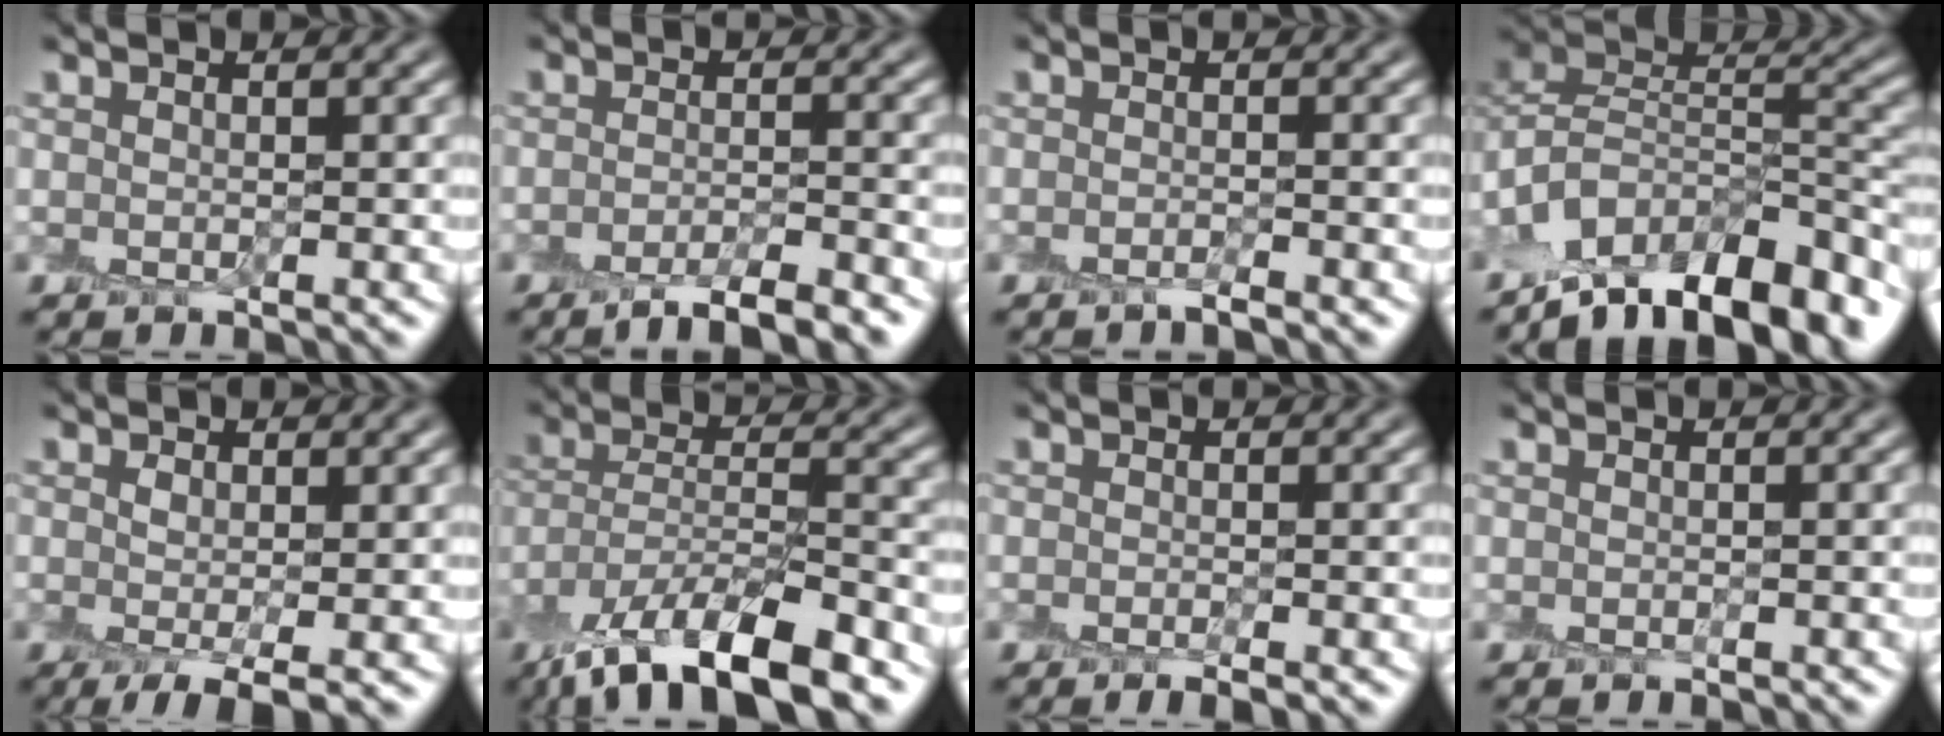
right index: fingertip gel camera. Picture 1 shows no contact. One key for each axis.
{"total": 4.5, "fx": -3.2, "fy": 1.1, "fz": 3.0, "tx": -0.041, "ty": -0.003, "tz": -0.057}
{"total": 1.2, "fx": -1.0, "fy": 0.2, "fz": 0.7, "tx": -0.004, "ty": -0.004, "tz": -0.023}
{"total": 13.9, "fx": -9.3, "fy": 6.7, "fz": 7.9, "tx": -0.150, "ty": 0.007, "tz": -0.145}
{"total": 3.0, "fx": -0.7, "fy": 0.9, "fz": 2.7, "tx": -0.050, "ty": -0.010, "tz": -0.010}
{"total": 12.3, "fx": -8.8, "fy": 4.1, "fz": 7.6, "tx": -0.139, "ty": -0.005, "tz": -0.162}
{"total": 1.5, "fx": -0.9, "fy": 0.4, "fz": 1.2, "tx": -0.014, "ty": -0.003, "tz": -0.016}
{"total": 0.0}